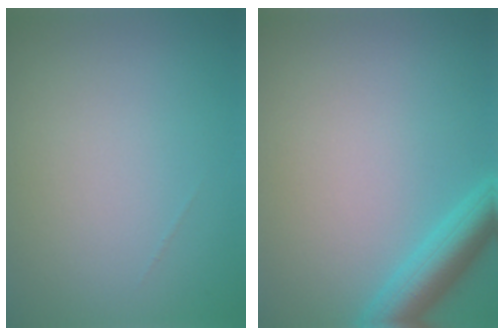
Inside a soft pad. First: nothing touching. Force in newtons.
{"total": 4.0, "press": 4.0, "slide": 0.2}